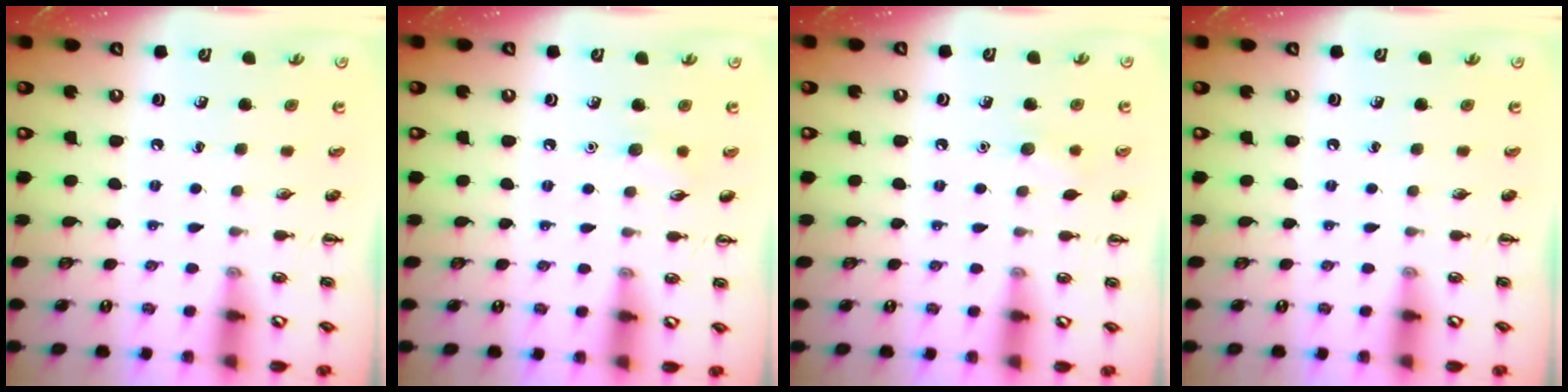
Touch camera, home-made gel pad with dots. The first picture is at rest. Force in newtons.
{"total": 4.9, "press": 4.6, "slide": 1.4}
{"total": 6.0, "press": 5.8, "slide": 1.6}
{"total": 0.0}